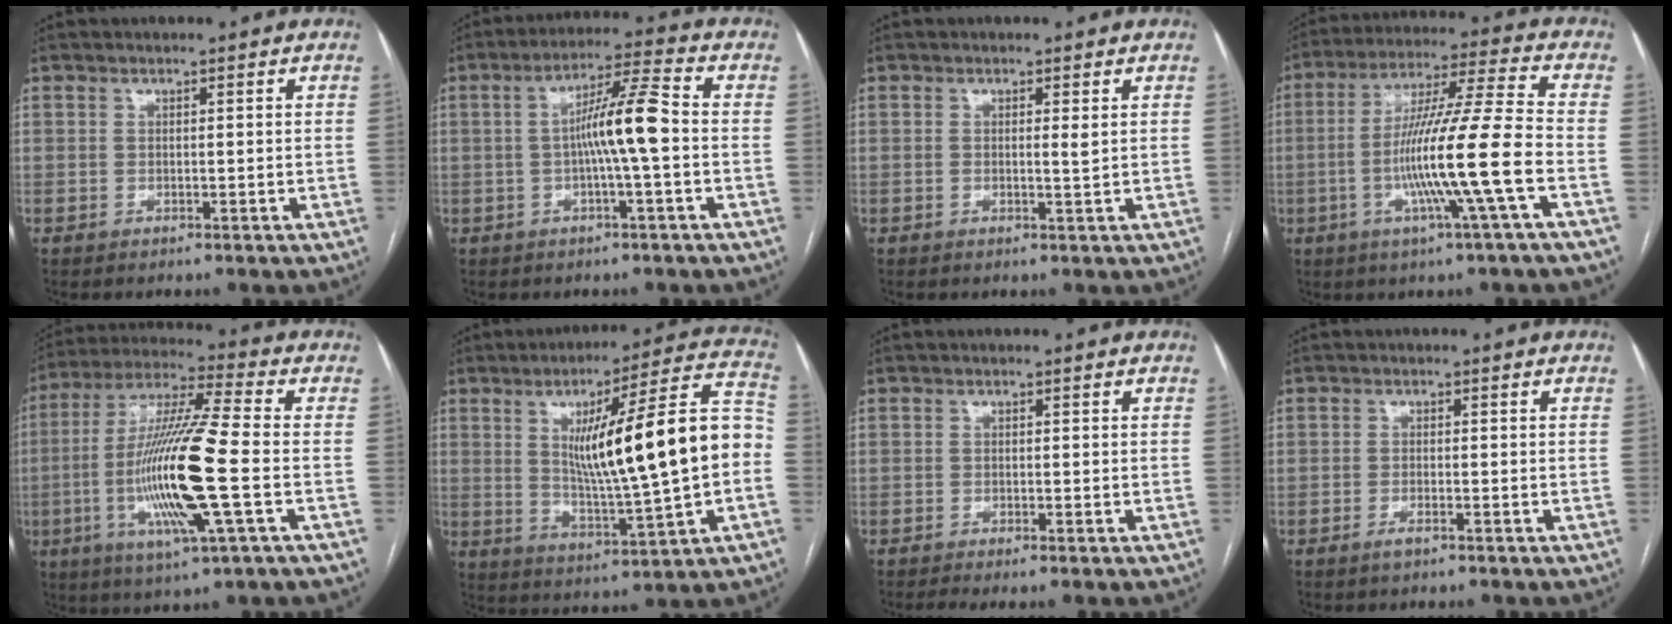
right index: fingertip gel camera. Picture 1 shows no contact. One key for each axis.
{"total": 8.5, "fx": -0.7, "fy": -0.1, "fz": 8.5, "tx": -0.151, "ty": 0.017, "tz": -0.016}
{"total": 1.2, "fx": 0.3, "fy": 0.0, "fz": 1.2, "tx": -0.021, "ty": -0.002, "tz": 0.004}
{"total": 15.1, "fx": -3.9, "fy": -1.6, "fz": 14.5, "tx": -0.262, "ty": -0.003, "tz": -0.078}
{"total": 18.1, "fx": -3.5, "fy": 0.6, "fz": 17.7, "tx": -0.360, "ty": -0.012, "tz": -0.071}
{"total": 20.8, "fx": 0.8, "fy": 1.4, "fz": 20.7, "tx": -0.314, "ty": 0.021, "tz": 0.012}
{"total": 1.7, "fx": -0.9, "fy": 0.1, "fz": 1.4, "tx": -0.032, "ty": -0.006, "tz": -0.018}
{"total": 1.4, "fx": -1.0, "fy": 0.3, "fz": 1.0, "tx": -0.021, "ty": 0.000, "tz": -0.017}